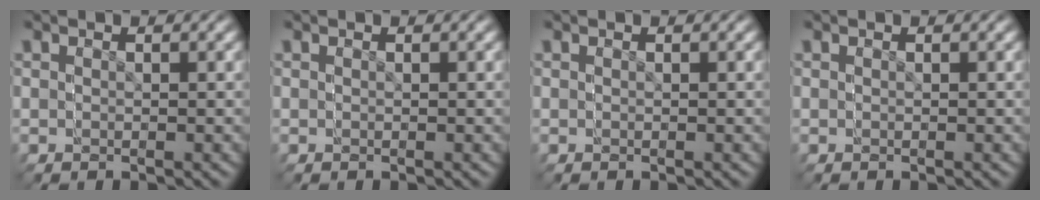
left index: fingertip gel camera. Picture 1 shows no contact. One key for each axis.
{"total": 0.0}
{"total": 0.0}
{"total": 0.0}